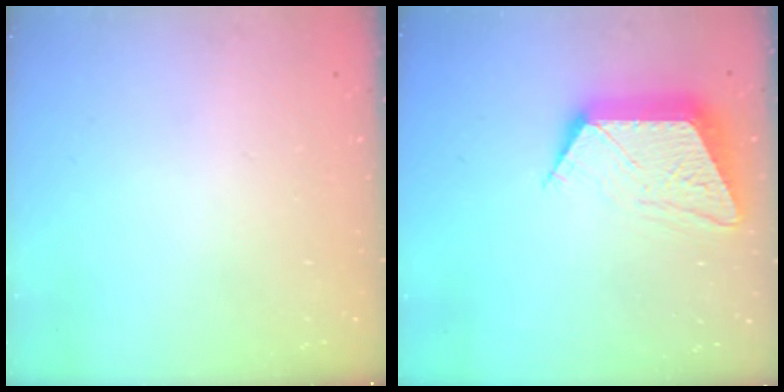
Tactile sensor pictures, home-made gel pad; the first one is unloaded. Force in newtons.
{"total": 13.0, "press": 12.9, "slide": 1.0}